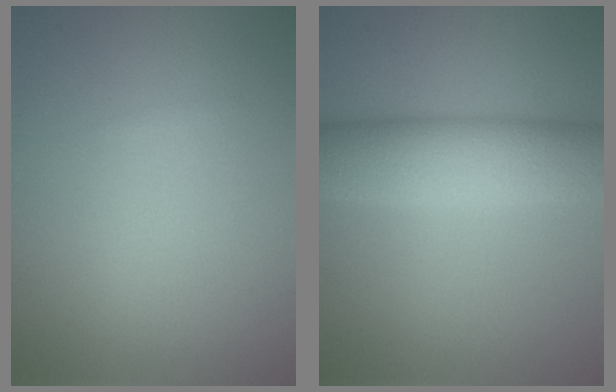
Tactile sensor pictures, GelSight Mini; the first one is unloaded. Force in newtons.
{"total": 7.8, "press": 7.8, "slide": 0.2}